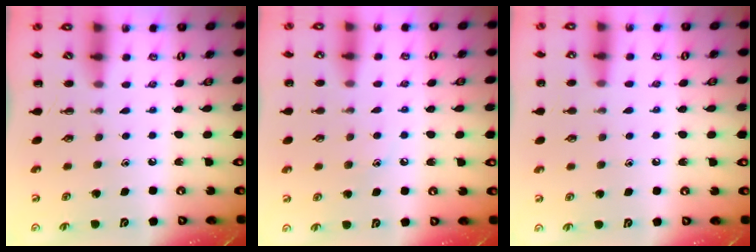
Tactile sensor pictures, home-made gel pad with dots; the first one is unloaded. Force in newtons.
{"total": 7.1, "press": 6.9, "slide": 1.8}
{"total": 5.1, "press": 4.8, "slide": 1.7}